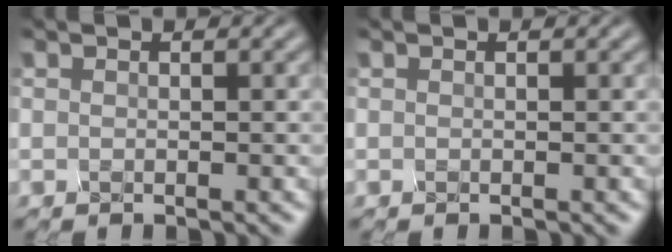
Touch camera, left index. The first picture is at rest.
{"total": 0.0}